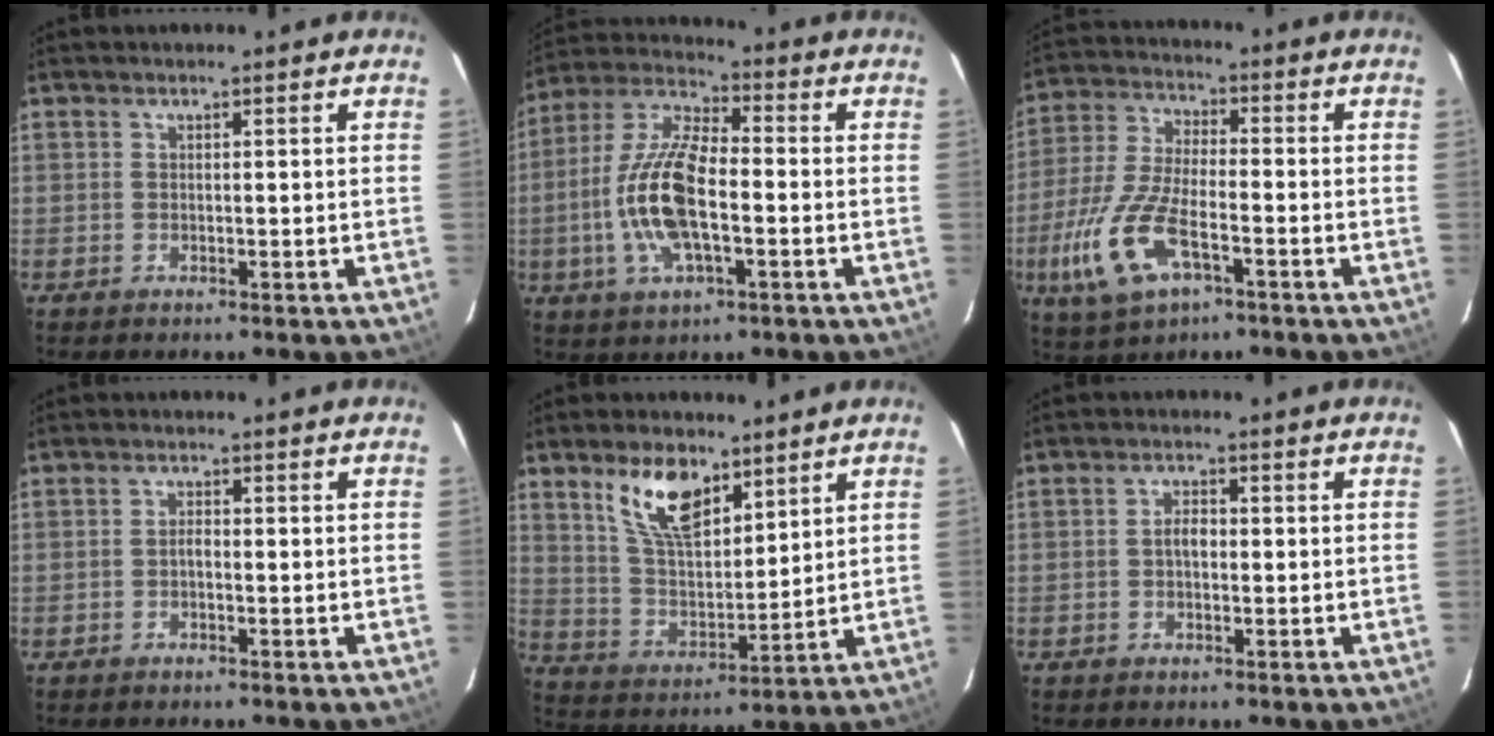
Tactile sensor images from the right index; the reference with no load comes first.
{"total": 14.9, "force": [-2.9, 5.9, 13.4], "torque": [-0.281, 0.003, -0.061]}
{"total": 14.6, "force": [-6.0, 6.3, 11.8], "torque": [-0.265, -0.012, -0.115]}
{"total": 1.0, "force": [-0.5, 0.5, 0.8], "torque": [-0.015, 0.006, -0.010]}
{"total": 12.1, "force": [7.4, 5.6, 7.8], "torque": [-0.141, 0.007, 0.147]}
{"total": 2.3, "force": [-0.2, 1.3, 1.9], "torque": [-0.035, 0.008, -0.006]}